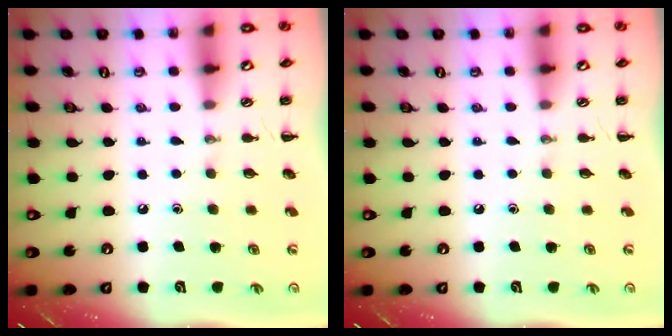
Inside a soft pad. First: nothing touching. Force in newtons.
{"total": 0.0}